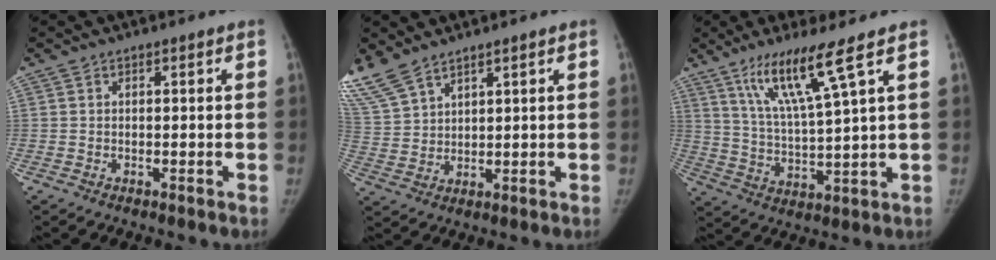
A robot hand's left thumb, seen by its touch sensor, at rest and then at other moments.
{"total": 9.9, "force": [7.8, 4.3, 4.2], "torque": [-0.098, -0.011, 0.173]}
{"total": 11.1, "force": [6.6, -0.3, 9.0], "torque": [-0.173, -0.037, 0.134]}